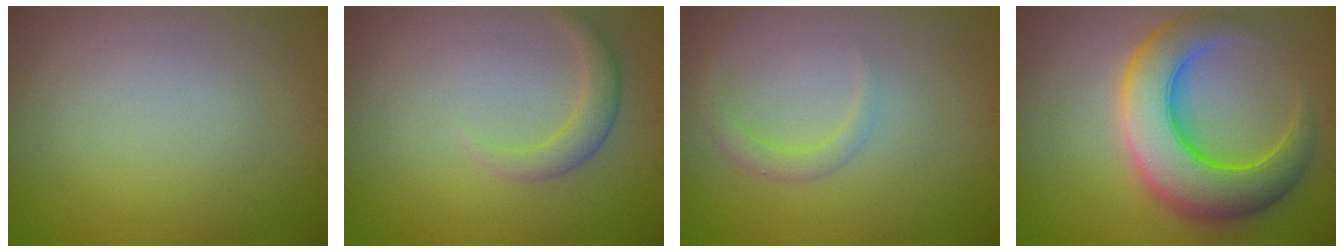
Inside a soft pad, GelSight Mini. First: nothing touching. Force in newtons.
{"total": 2.0, "press": 2.0, "slide": 0.2}
{"total": 1.8, "press": 1.8, "slide": 0.0}
{"total": 9.6, "press": 9.6, "slide": 0.2}